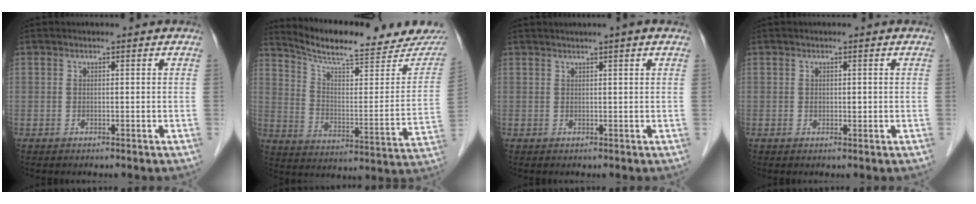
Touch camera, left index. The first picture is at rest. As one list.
[{"total": 21.1, "force": [19.4, 2.7, 7.8], "torque": [-0.122, -0.050, 0.266]}, {"total": 2.4, "force": [1.8, -0.5, 1.5], "torque": [-0.022, 0.016, 0.032]}, {"total": 0.8, "force": [0.1, 0.5, 0.6], "torque": [-0.007, 0.001, 0.001]}]